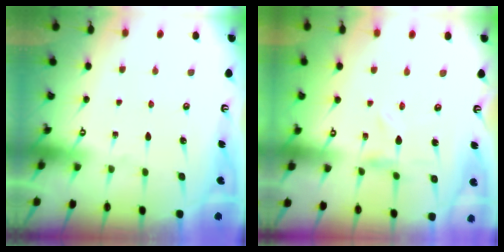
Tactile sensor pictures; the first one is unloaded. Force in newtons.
{"total": 0.0}